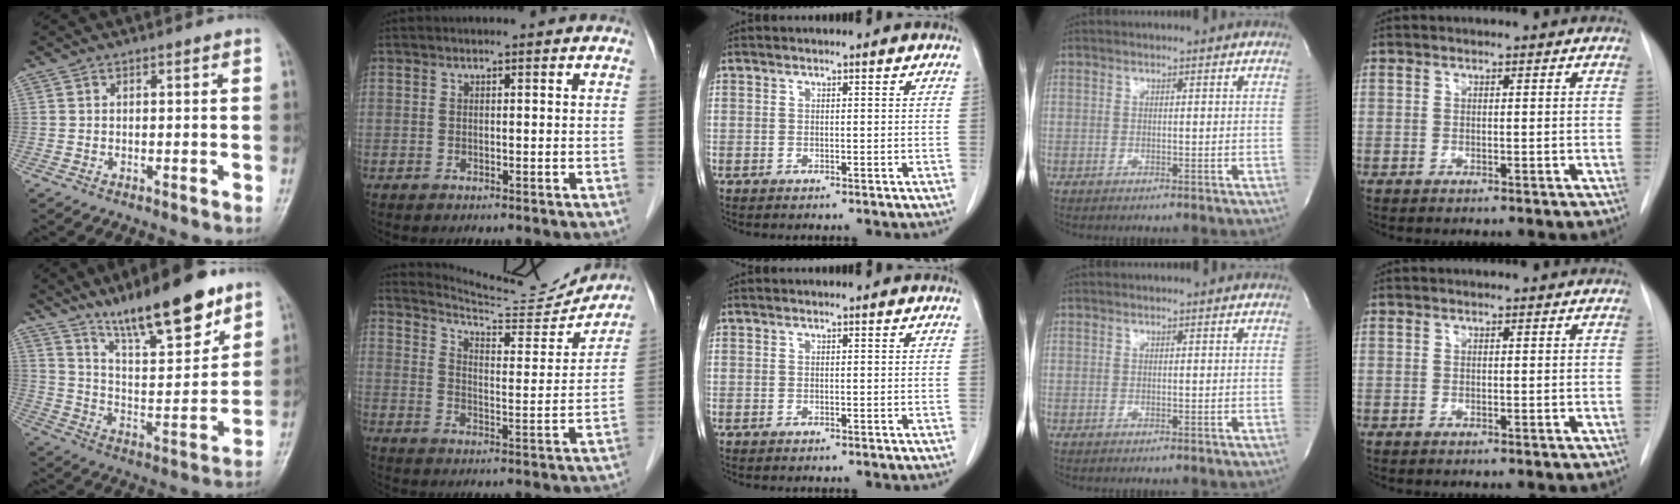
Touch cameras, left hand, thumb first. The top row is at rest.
{"thumb": {"total": 17.8, "force": [12.8, 4.7, 11.4], "torque": [-0.152, -0.076, 0.221]}, "index": {"total": 13.6, "force": [13.5, 0.4, 1.5], "torque": [-0.028, -0.045, 0.180]}}